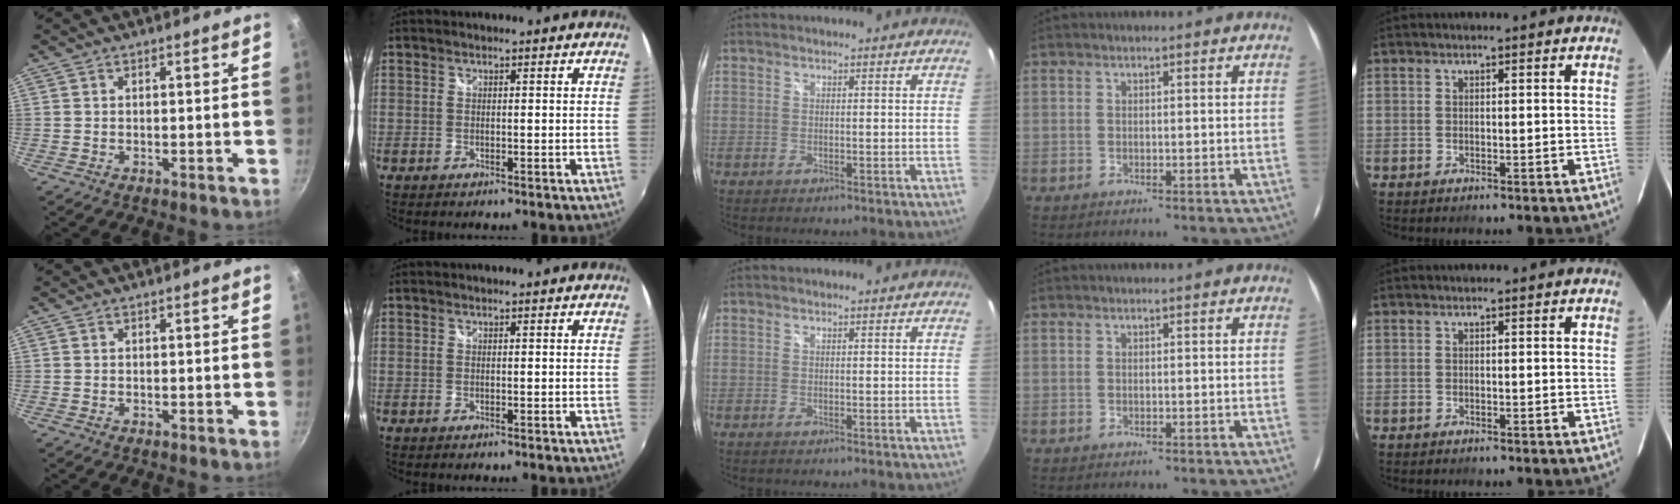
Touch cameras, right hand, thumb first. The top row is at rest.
{}